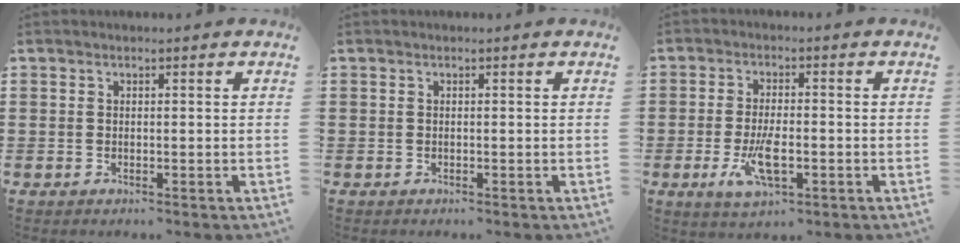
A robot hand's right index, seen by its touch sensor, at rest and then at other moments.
{"total": 0.0}
{"total": 7.1, "force": [-2.1, 2.7, 6.2], "torque": [-0.136, -0.013, -0.039]}